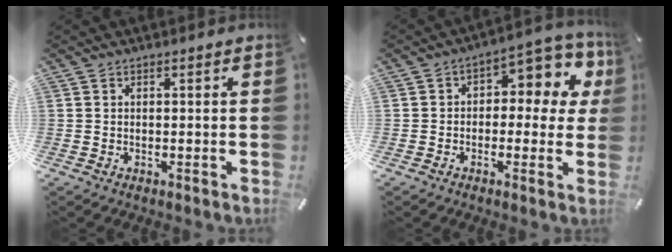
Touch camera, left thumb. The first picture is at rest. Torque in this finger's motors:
{"motor_torque": [0.20, 0.19, 0.40, 0.29, 0.04]}